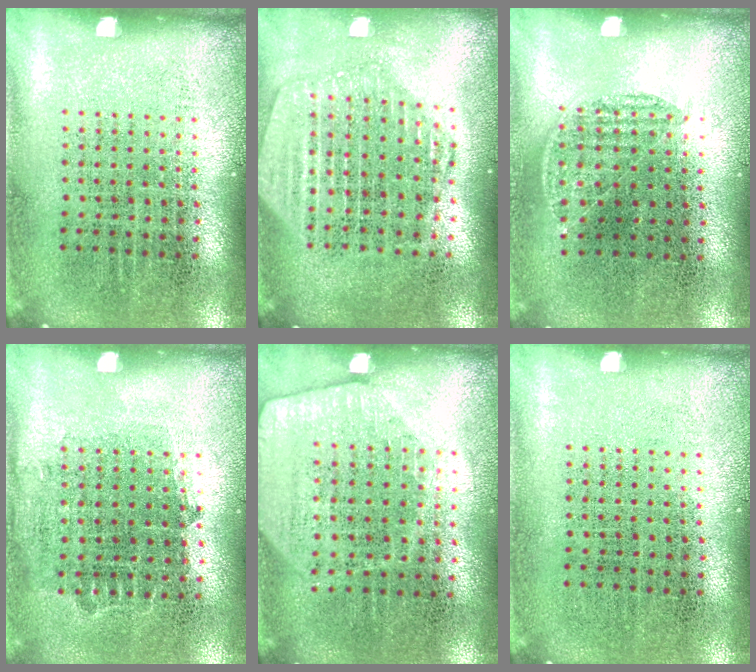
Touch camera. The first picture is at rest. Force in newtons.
{"total": 2.3, "press": 2.0, "slide": 1.0}
{"total": 0.7, "press": 0.6, "slide": 0.4}
{"total": 0.8, "press": 0.7, "slide": 0.4}
{"total": 1.7, "press": 1.6, "slide": 0.8}
{"total": 0.0}